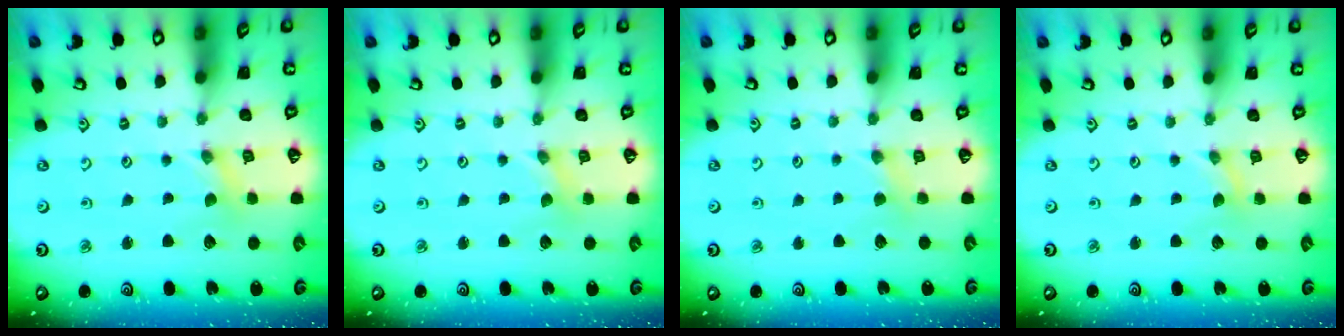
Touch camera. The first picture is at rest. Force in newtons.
{"total": 0.0}
{"total": 2.5, "press": 2.4, "slide": 0.5}
{"total": 0.0}